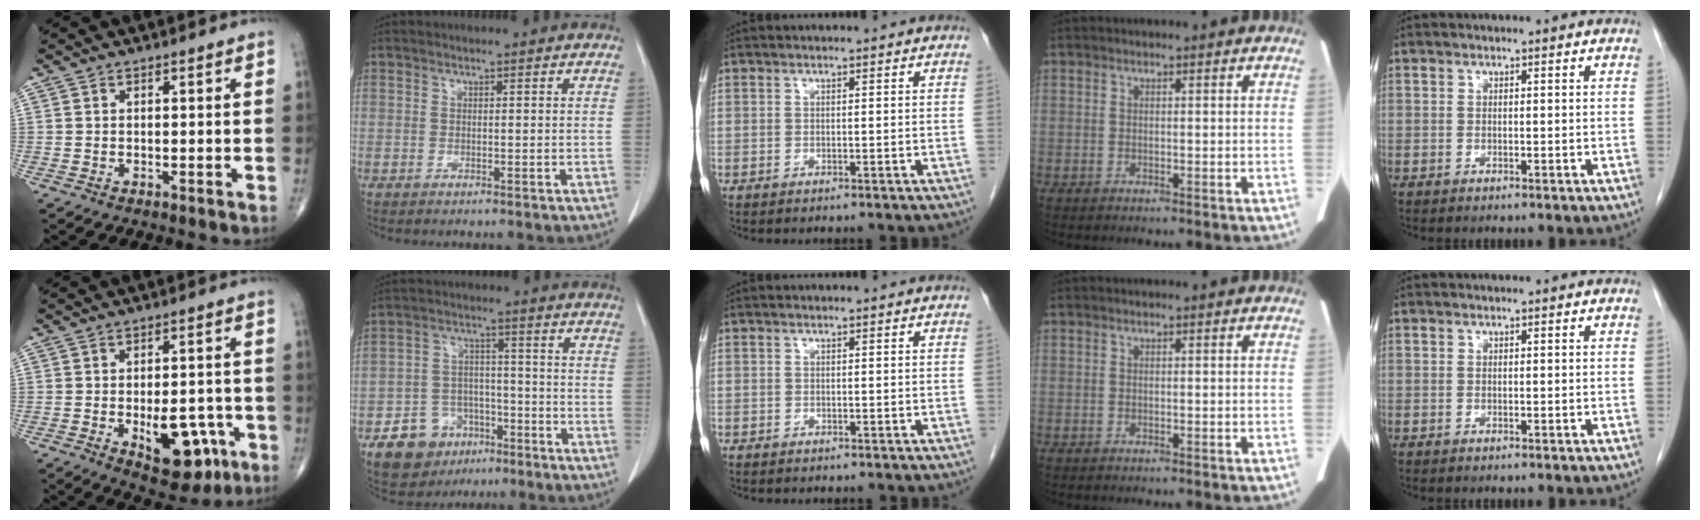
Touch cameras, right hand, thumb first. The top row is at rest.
{"thumb": {"total": 11.9, "force": [-4.3, 6.2, 9.2], "torque": [-0.096, 0.018, -0.047]}, "index": {"total": 8.8, "force": [-4.9, 6.7, 2.8], "torque": [-0.052, 0.017, -0.075]}, "middle": {"total": 0.7, "force": [-0.5, 0.4, 0.1], "torque": [-0.007, 0.003, -0.009]}}